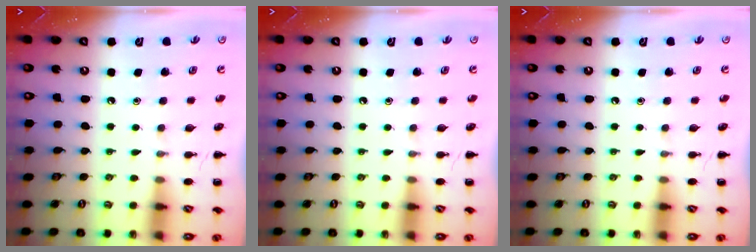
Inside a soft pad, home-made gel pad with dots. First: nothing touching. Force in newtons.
{"total": 0.0}
{"total": 0.0}